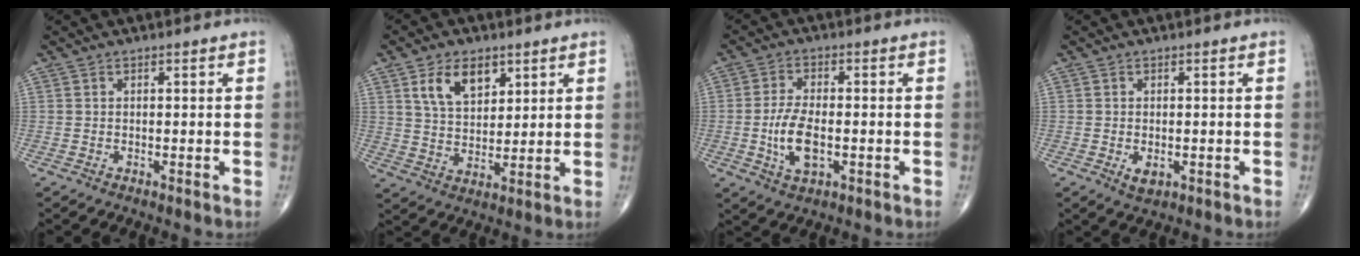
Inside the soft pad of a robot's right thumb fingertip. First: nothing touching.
{"total": 8.8, "force": [4.4, 5.2, 5.6], "torque": [-0.079, -0.023, 0.085]}
{"total": 7.7, "force": [-1.5, 3.6, 6.6], "torque": [-0.133, 0.002, -0.026]}
{"total": 2.4, "force": [-0.7, 1.4, 1.8], "torque": [-0.025, -0.003, -0.007]}